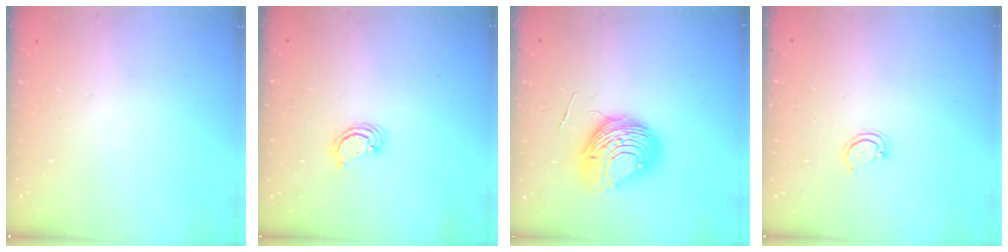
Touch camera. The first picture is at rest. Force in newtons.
{"total": 2.3, "press": 2.3, "slide": 0.2}
{"total": 10.8, "press": 10.8, "slide": 1.1}
{"total": 3.2, "press": 3.2, "slide": 0.2}